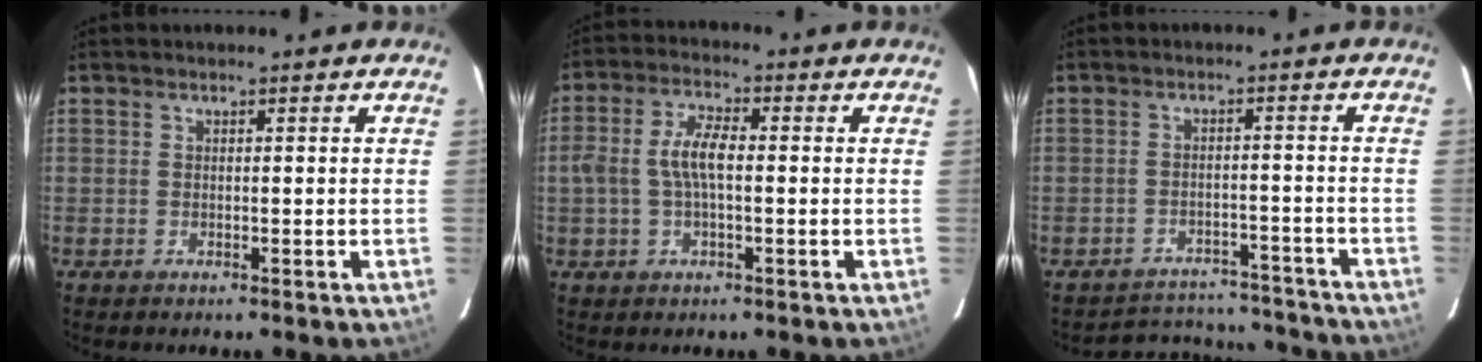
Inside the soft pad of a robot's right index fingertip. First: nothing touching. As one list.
[{"total": 6.4, "force": [-0.4, 2.4, 5.9], "torque": [-0.120, 0.012, -0.008]}, {"total": 13.9, "force": [-12.8, 4.8, 2.4], "torque": [-0.054, 0.035, -0.155]}]